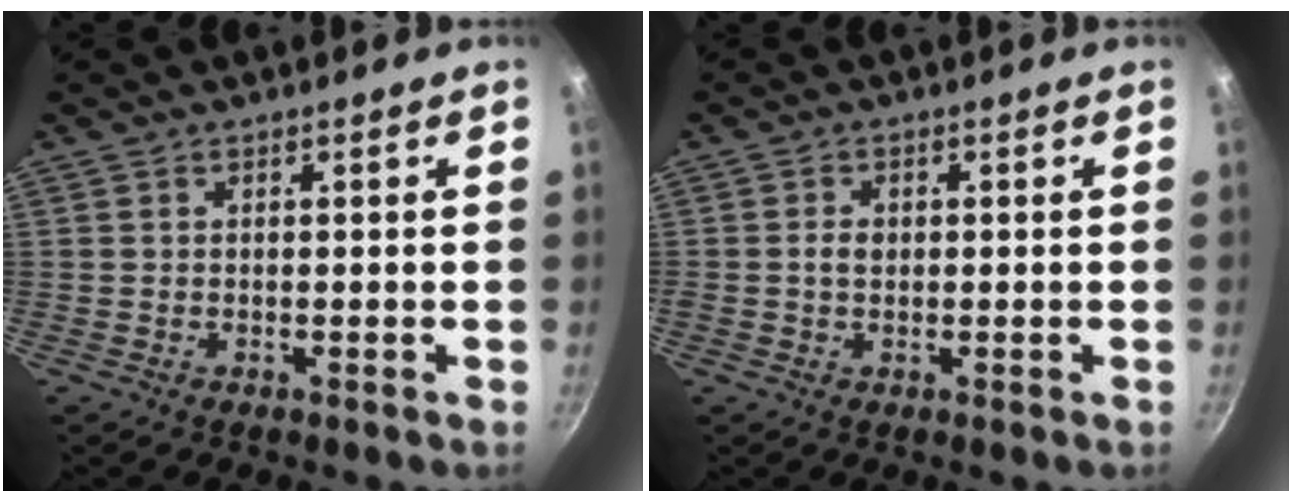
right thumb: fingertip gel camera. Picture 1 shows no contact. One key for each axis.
{"total": 2.2, "fx": 0.1, "fy": 1.7, "fz": 1.5, "tx": -0.019, "ty": 0.004, "tz": 0.001}